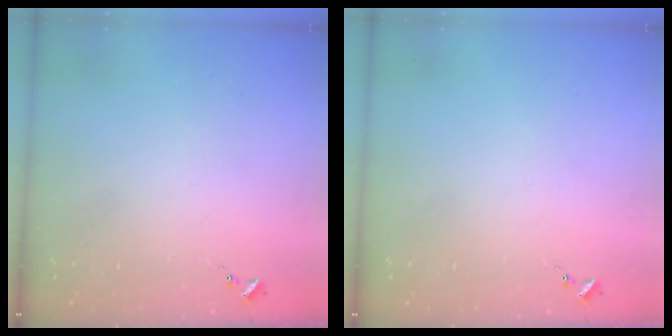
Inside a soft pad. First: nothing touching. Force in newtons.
{"total": 0.0}